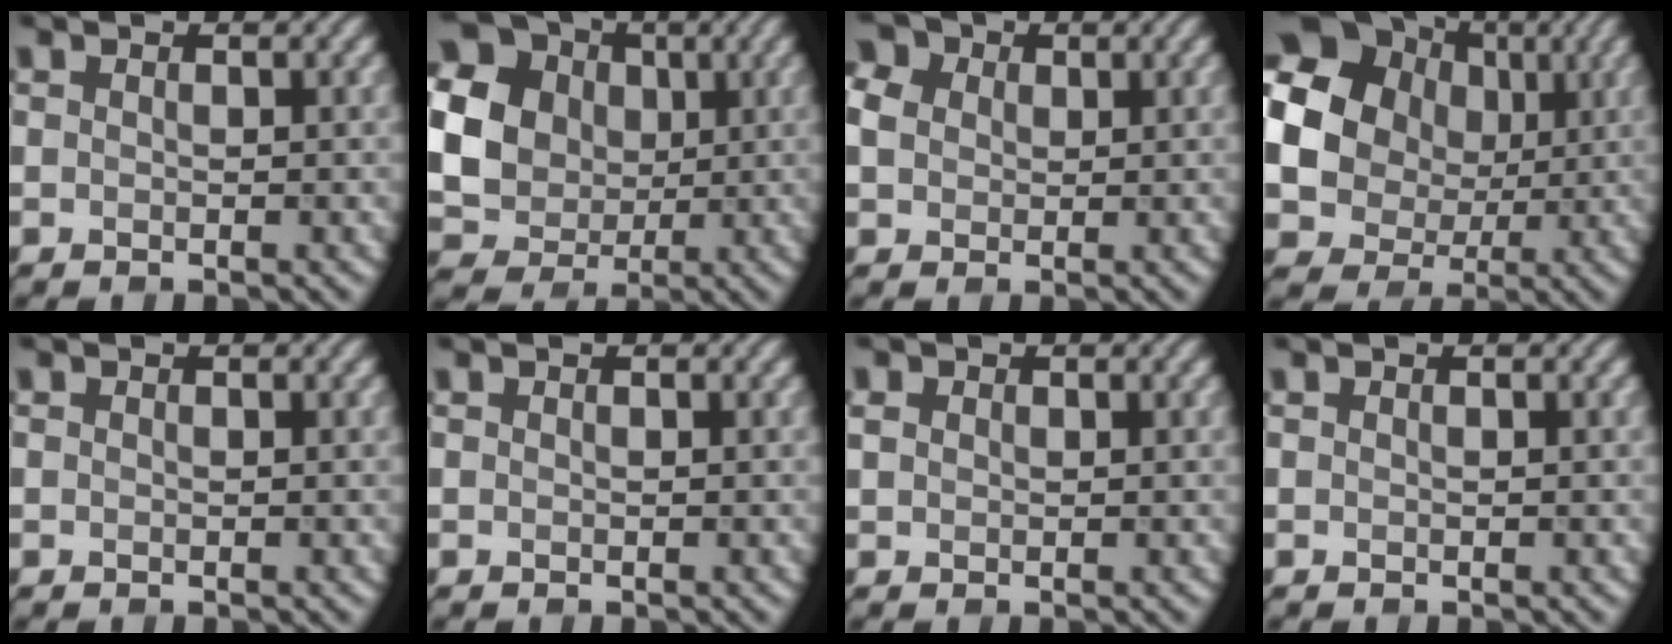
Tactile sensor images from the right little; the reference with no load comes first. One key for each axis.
{"total": 17.7, "fx": 3.4, "fy": 15.9, "fz": 6.9, "tx": -0.214, "ty": 0.012, "tz": 0.048}
{"total": 5.2, "fx": 1.5, "fy": 4.2, "fz": 2.7, "tx": -0.082, "ty": 0.027, "tz": 0.019}
{"total": 18.5, "fx": 4.6, "fy": 16.3, "fz": 7.5, "tx": -0.188, "ty": 0.022, "tz": 0.061}
{"total": 0.0}
{"total": 0.0}
{"total": 1.1, "fx": 0.4, "fy": 0.9, "fz": 0.4, "tx": -0.008, "ty": 0.003, "tz": 0.007}
{"total": 0.0}